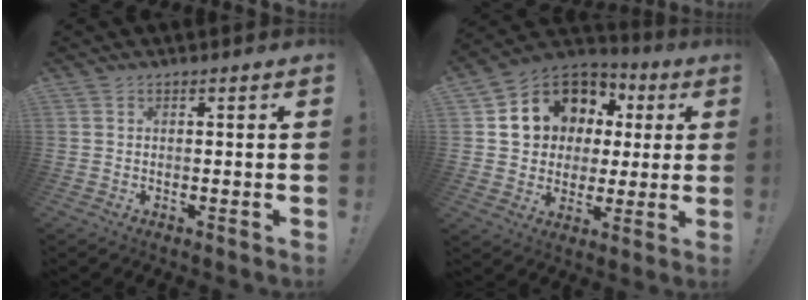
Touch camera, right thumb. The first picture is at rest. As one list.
[{"total": 15.9, "force": [6.7, 12.5, 7.1], "torque": [-0.120, -0.029, 0.148]}]